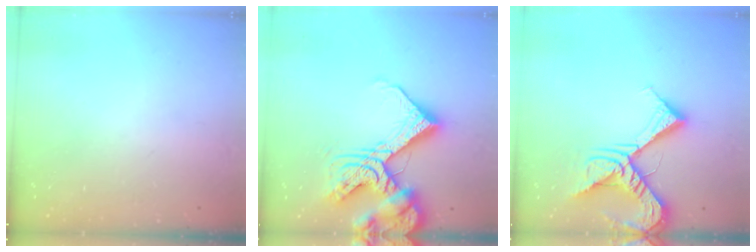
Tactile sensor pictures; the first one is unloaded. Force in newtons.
{"total": 19.4, "press": 19.2, "slide": 2.3}
{"total": 14.9, "press": 14.7, "slide": 1.9}